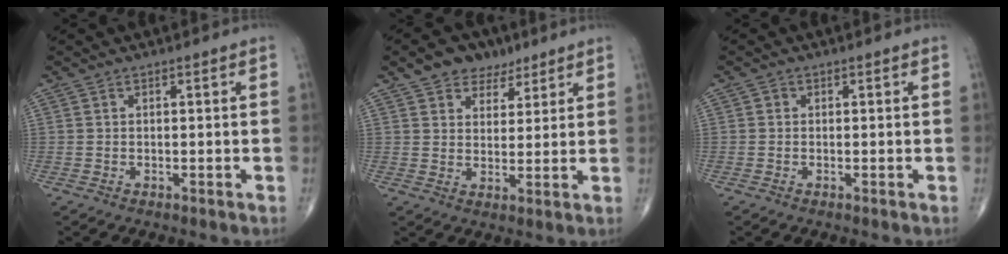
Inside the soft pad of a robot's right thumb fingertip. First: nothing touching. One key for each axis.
{"total": 7.7, "fx": 5.0, "fy": 5.0, "fz": 3.1, "tx": -0.012, "ty": -0.019, "tz": 0.079}
{"total": 0.7, "fx": 0.1, "fy": 0.6, "fz": 0.2, "tx": 0.002, "ty": 0.002, "tz": 0.001}